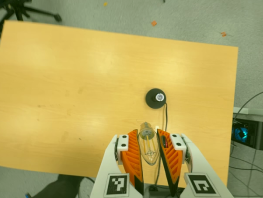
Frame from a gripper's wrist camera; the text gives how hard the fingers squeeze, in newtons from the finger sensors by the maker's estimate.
{"total": 11.7, "left": 11.4, "right": 12.1}